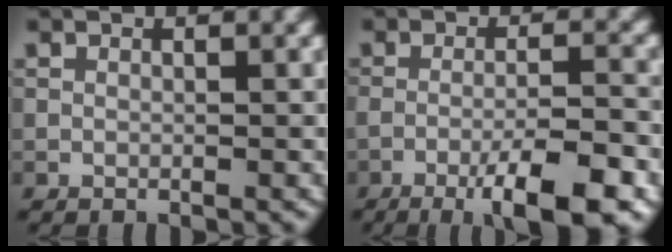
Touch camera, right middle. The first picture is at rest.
{"total": 7.1, "force": [-3.6, 1.3, 5.9], "torque": [-0.090, 0.004, -0.060]}